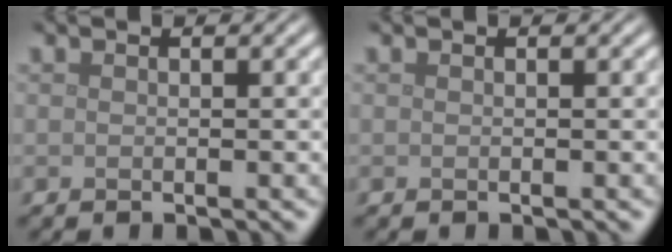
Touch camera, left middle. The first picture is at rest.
{"total": 0.0}